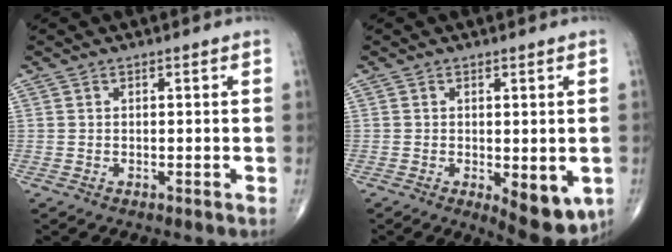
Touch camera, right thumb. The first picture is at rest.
{"total": 8.6, "force": [-2.3, 3.7, 7.4], "torque": [-0.078, -0.013, -0.023]}